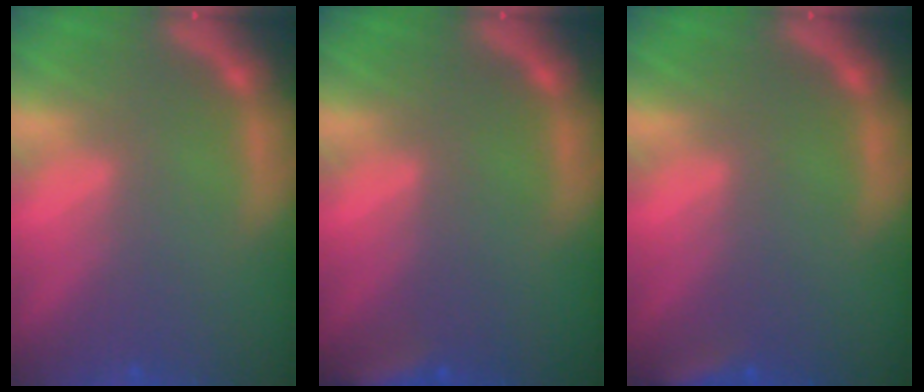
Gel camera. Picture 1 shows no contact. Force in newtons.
{"total": 2.9}
{"total": 2.4}